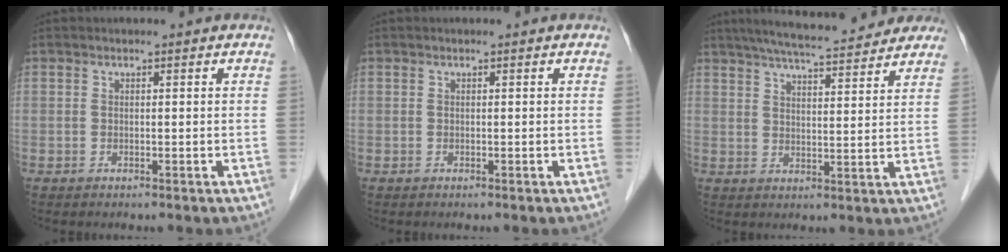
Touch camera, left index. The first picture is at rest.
{"total": 0.0}
{"total": 15.3, "force": [13.4, 2.0, 7.0], "torque": [-0.112, 0.024, 0.185]}